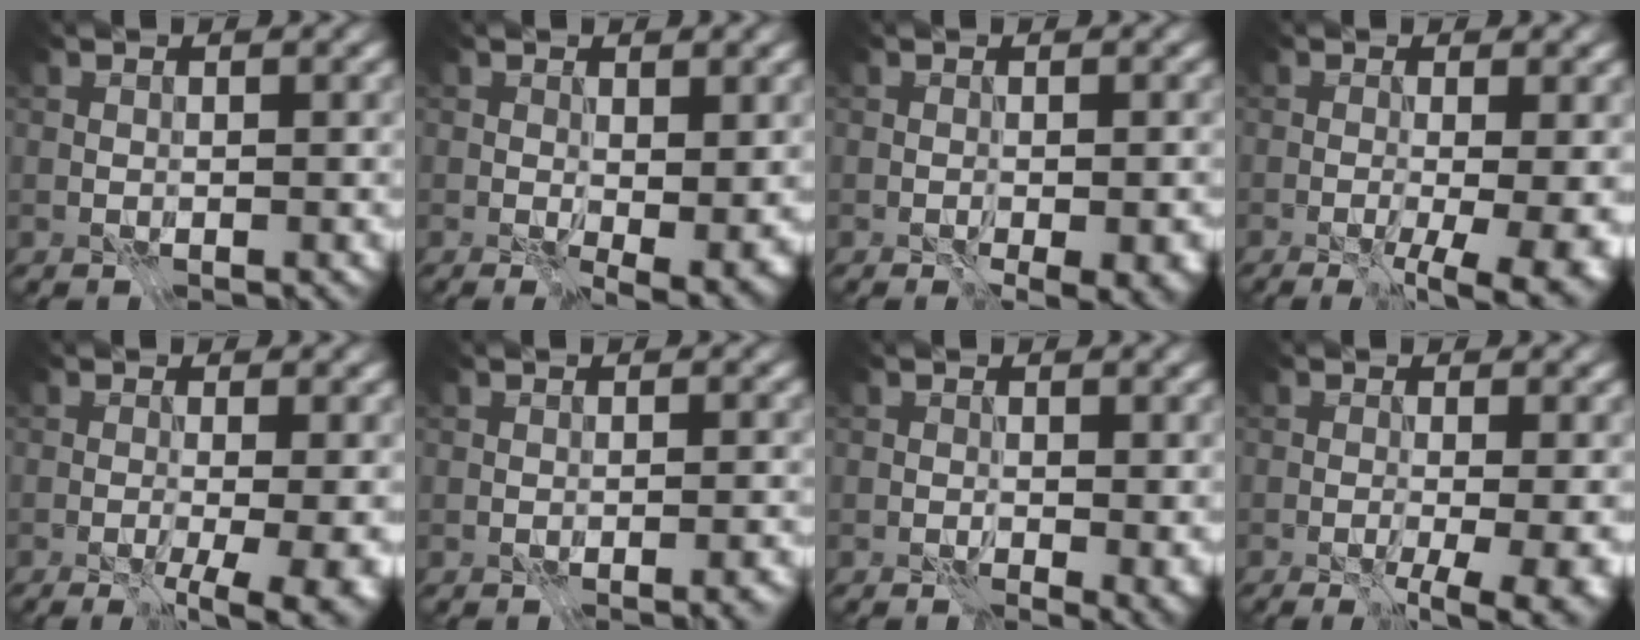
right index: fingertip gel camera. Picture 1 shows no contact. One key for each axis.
{"total": 3.0, "fx": 0.4, "fy": 1.2, "fz": 2.7, "tx": -0.042, "ty": -0.009, "tz": 0.010}
{"total": 3.6, "fx": -1.7, "fy": 1.3, "fz": 2.9, "tx": -0.044, "ty": -0.009, "tz": -0.022}
{"total": 5.7, "fx": -1.8, "fy": 1.3, "fz": 5.2, "tx": -0.069, "ty": -0.015, "tz": -0.014}
{"total": 5.0, "fx": -1.6, "fy": 1.0, "fz": 4.6, "tx": -0.062, "ty": -0.014, "tz": -0.014}
{"total": 1.3, "fx": -0.8, "fy": 0.2, "fz": 0.9, "tx": -0.016, "ty": -0.002, "tz": -0.009}
{"total": 1.7, "fx": 0.1, "fy": 0.8, "fz": 1.5, "tx": -0.023, "ty": -0.003, "tz": 0.003}
{"total": 4.5, "fx": -1.4, "fy": 0.8, "fz": 4.2, "tx": -0.056, "ty": -0.013, "tz": -0.014}